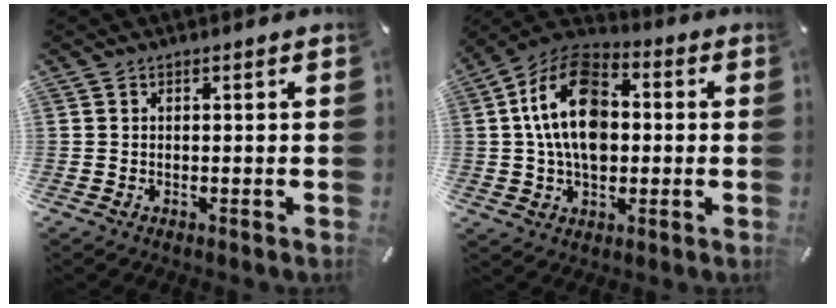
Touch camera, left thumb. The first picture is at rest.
{"total": 16.4, "force": [1.3, 11.3, 11.9], "torque": [-0.240, 0.006, 0.019]}